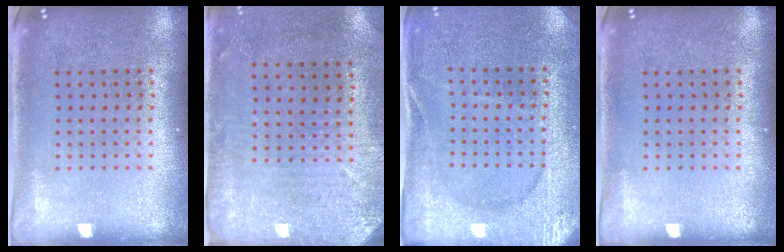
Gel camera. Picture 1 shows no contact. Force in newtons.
{"total": 3.0, "press": 2.4, "slide": 1.8}
{"total": 2.7, "press": 2.7, "slide": 0.3}
{"total": 0.0}